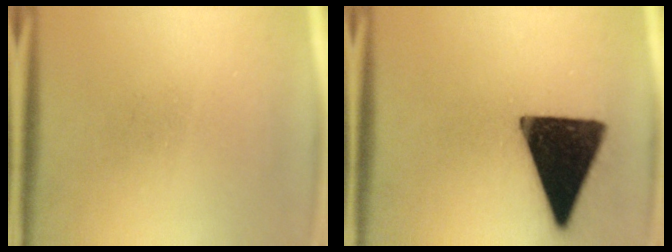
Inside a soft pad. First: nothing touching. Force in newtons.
{"total": 17.2}